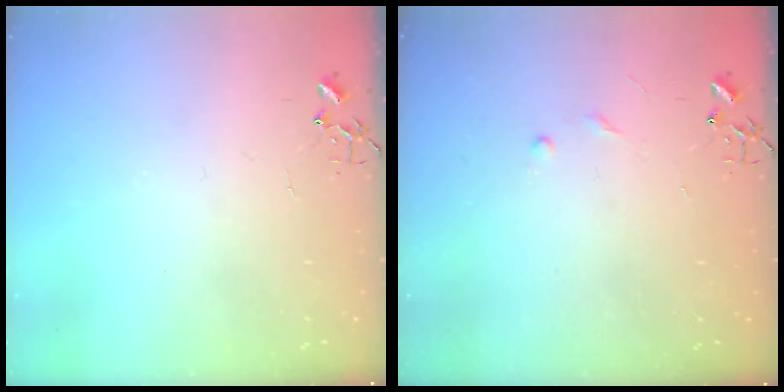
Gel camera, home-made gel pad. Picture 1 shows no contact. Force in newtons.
{"total": 6.1, "press": 6.1, "slide": 0.6}